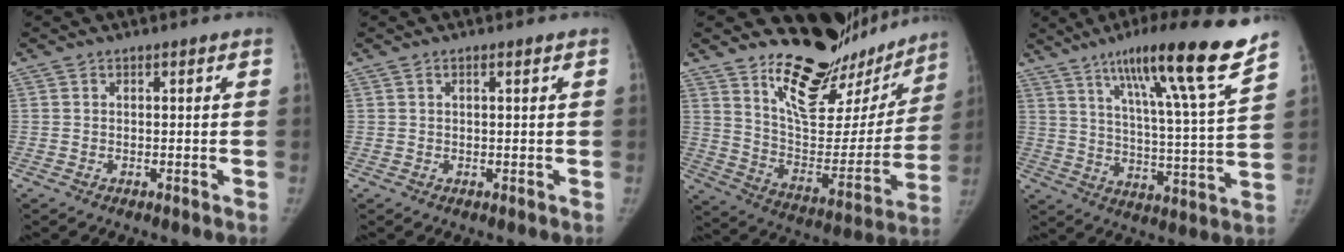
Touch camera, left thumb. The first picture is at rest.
{"total": 1.1, "force": [0.7, 0.2, 0.9], "torque": [-0.016, 0.003, 0.011]}
{"total": 24.7, "force": [20.3, 9.9, 10.0], "torque": [-0.096, -0.135, 0.304]}
{"total": 20.3, "force": [14.1, 0.7, 14.6], "torque": [-0.208, -0.066, 0.216]}